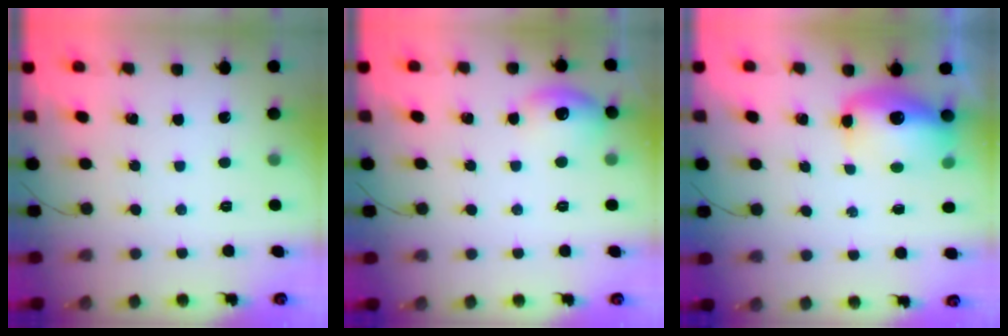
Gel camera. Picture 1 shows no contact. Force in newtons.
{"total": 8.6, "press": 8.5, "slide": 1.3}
{"total": 11.3, "press": 11.0, "slide": 2.5}